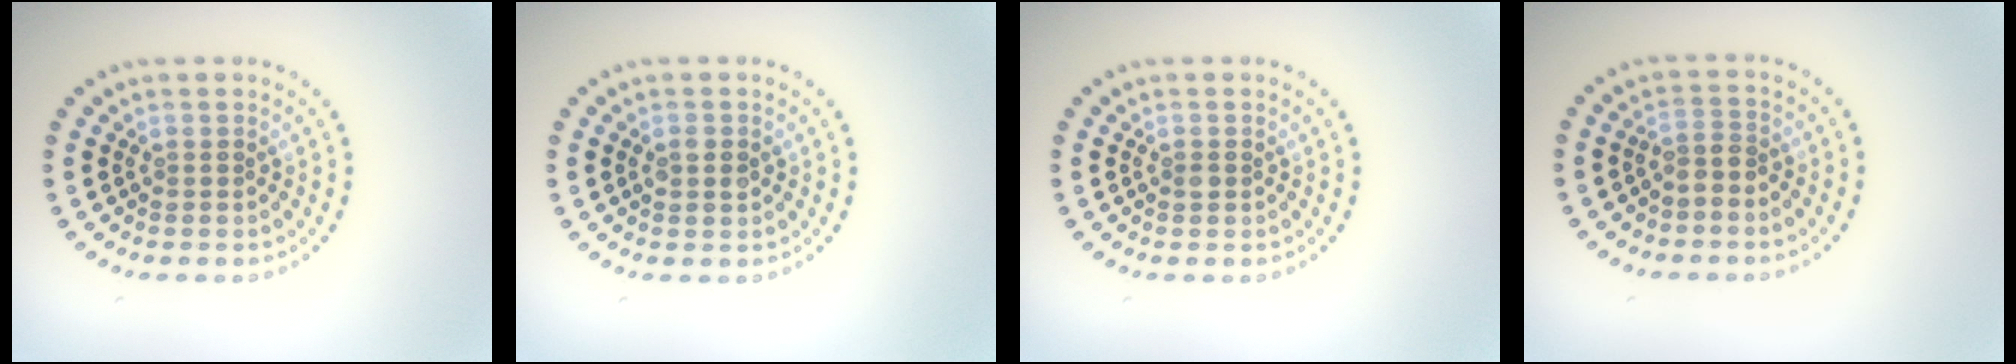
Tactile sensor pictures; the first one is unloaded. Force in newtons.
{"total": 1.0, "press": 1.0, "slide": 0.2}
{"total": 0.7, "press": 0.7, "slide": 0.1}
{"total": 1.4, "press": 0.9, "slide": 1.0}